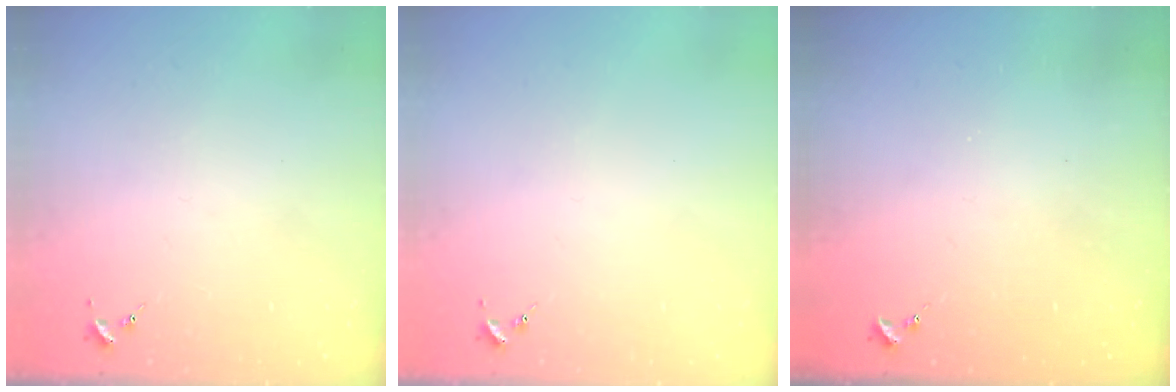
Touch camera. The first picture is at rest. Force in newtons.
{"total": 0.0}
{"total": 0.0}